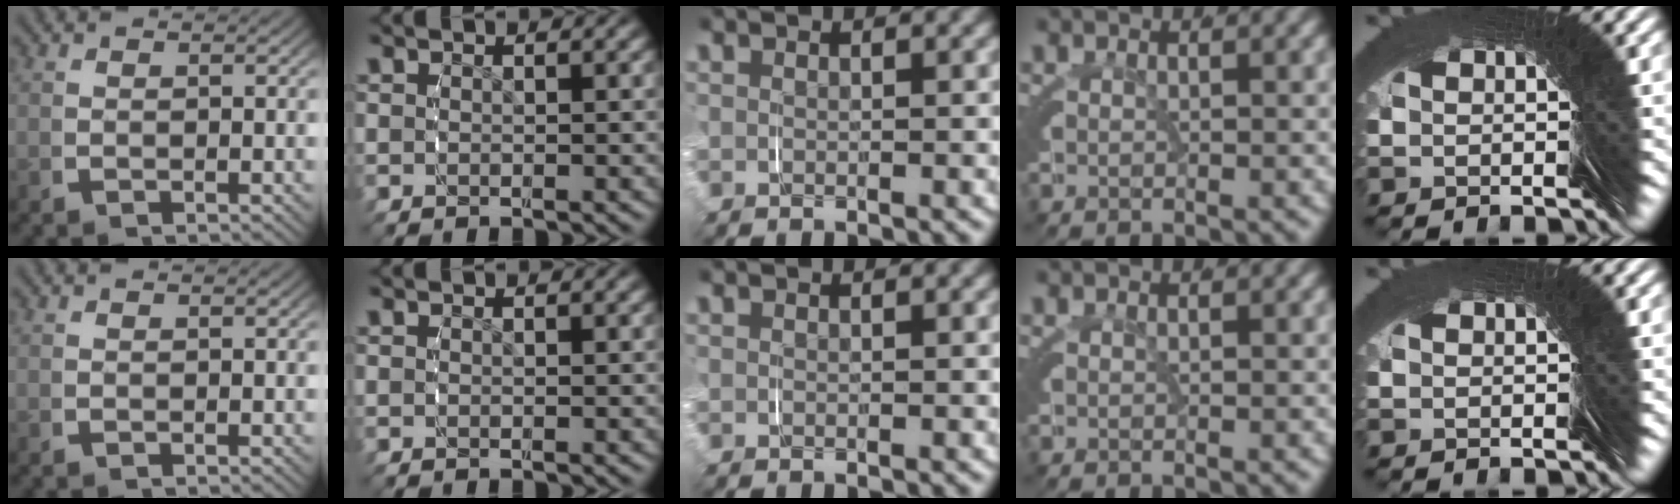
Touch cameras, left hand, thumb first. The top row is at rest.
{}